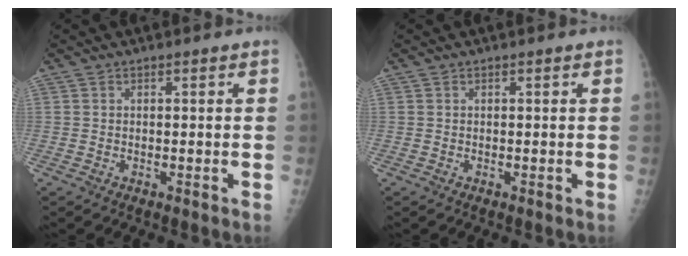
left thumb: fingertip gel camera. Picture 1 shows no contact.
{"total": 0.0}